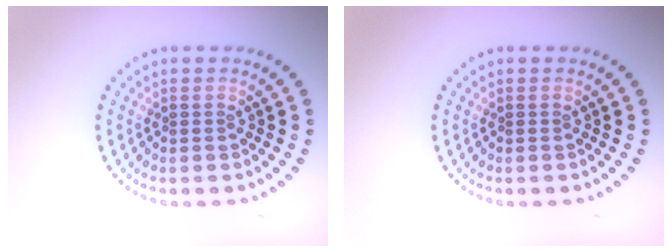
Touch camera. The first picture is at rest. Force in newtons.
{"total": 0.0}